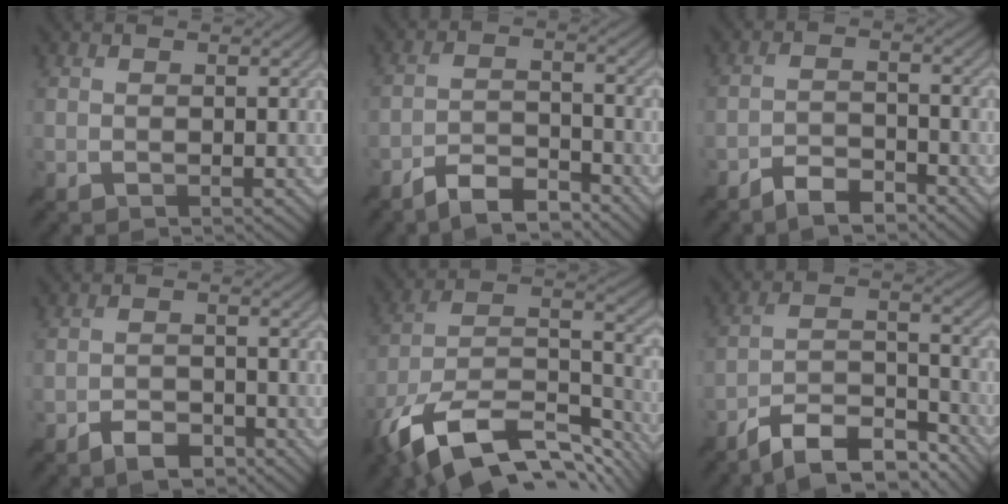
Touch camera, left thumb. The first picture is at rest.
{"total": 5.9, "force": [-5.1, 1.4, 2.5], "torque": [-0.046, -0.001, -0.099]}
{"total": 4.4, "force": [-3.9, 1.2, 1.8], "torque": [-0.033, 0.000, -0.073]}
{"total": 3.4, "force": [-2.7, 1.4, 1.4], "torque": [-0.023, -0.001, -0.051]}
{"total": 18.2, "force": [-11.4, 8.4, 11.4], "torque": [-0.270, -0.040, -0.180]}
{"total": 10.9, "force": [-9.1, 2.9, 5.1], "torque": [-0.085, 0.003, -0.170]}